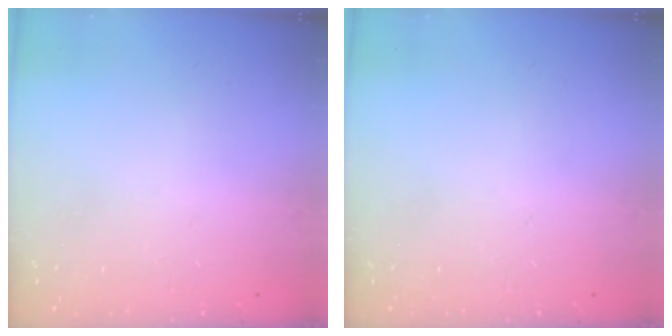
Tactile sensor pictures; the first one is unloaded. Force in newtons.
{"total": 0.0}